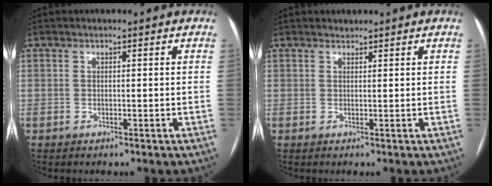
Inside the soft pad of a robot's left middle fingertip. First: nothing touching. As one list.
[{"total": 0.8, "force": [0.8, 0.2, 0.0], "torque": [-0.008, 0.008, 0.016]}]